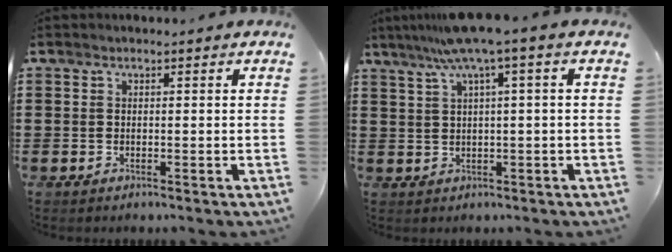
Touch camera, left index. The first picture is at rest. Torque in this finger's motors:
{"motor_torque": [1.09, -1.04, 1.05, 0.21]}